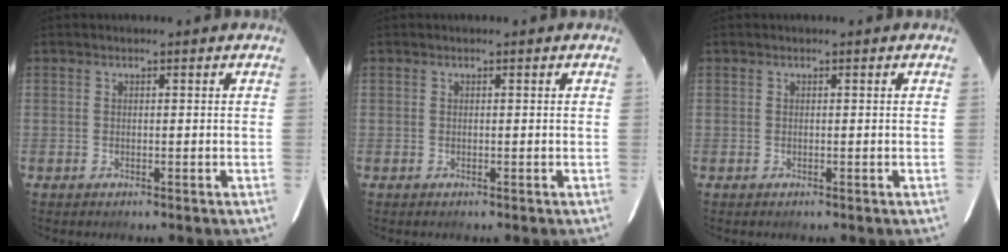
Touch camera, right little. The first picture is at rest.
{"total": 0.0}
{"total": 0.0}